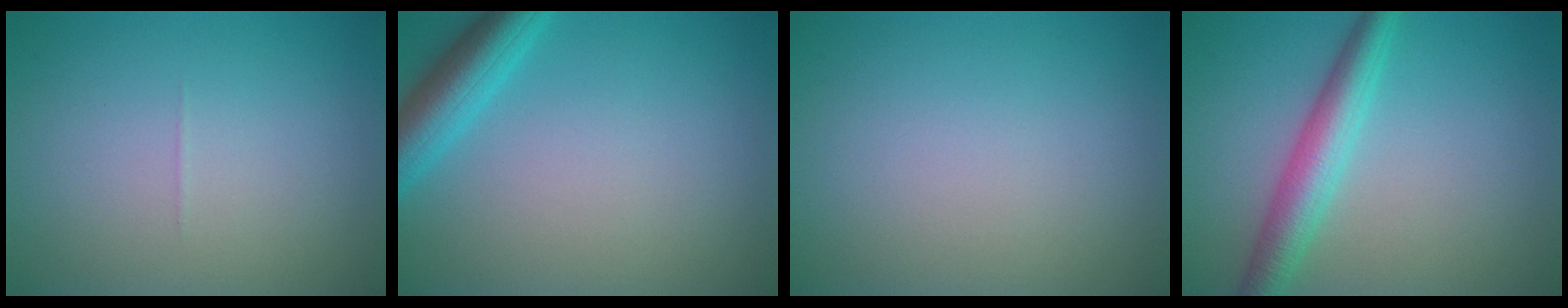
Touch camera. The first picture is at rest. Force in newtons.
{"total": 4.4, "press": 4.4, "slide": 0.2}
{"total": 0.0}
{"total": 4.4, "press": 4.4, "slide": 0.1}